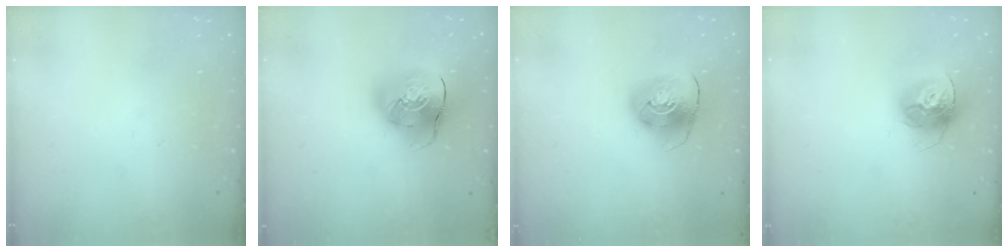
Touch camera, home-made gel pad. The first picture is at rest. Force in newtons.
{"total": 13.9, "press": 13.7, "slide": 2.4}
{"total": 9.4, "press": 9.2, "slide": 1.5}
{"total": 15.2, "press": 15.2, "slide": 1.4}